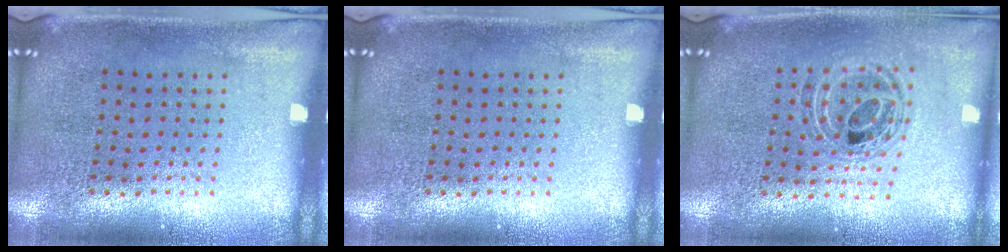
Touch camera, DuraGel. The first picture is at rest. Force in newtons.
{"total": 0.0}
{"total": 0.8, "press": 0.8, "slide": 0.1}